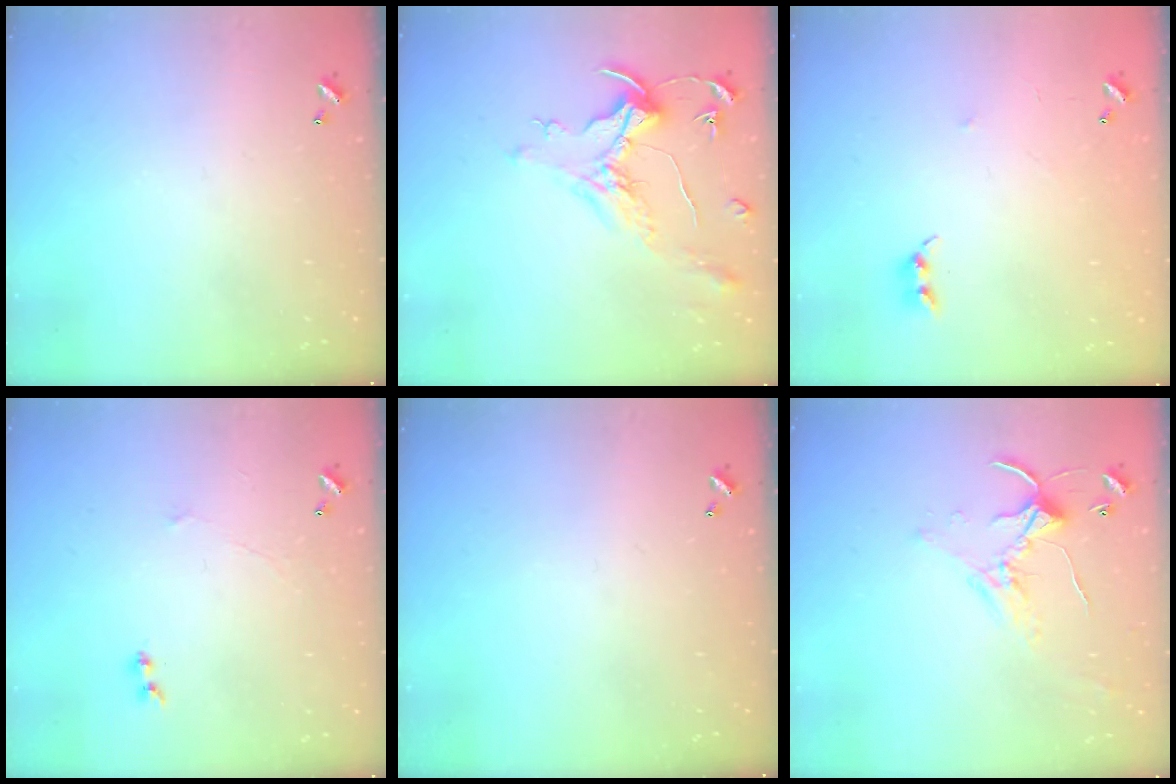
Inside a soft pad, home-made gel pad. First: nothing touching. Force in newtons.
{"total": 1.6, "press": 1.4, "slide": 0.7}
{"total": 6.0, "press": 5.9, "slide": 0.8}
{"total": 1.6, "press": 1.3, "slide": 0.9}
{"total": 0.0}
{"total": 1.9, "press": 1.9, "slide": 0.6}